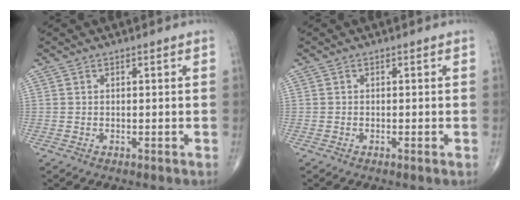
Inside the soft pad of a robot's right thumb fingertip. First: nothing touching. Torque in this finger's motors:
{"motor_torque": [-0.01, -0.14, 0.05, 0.03, -0.01]}